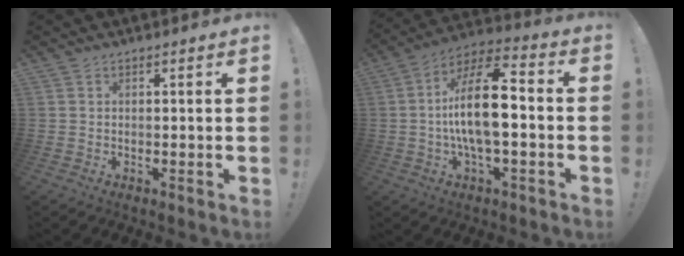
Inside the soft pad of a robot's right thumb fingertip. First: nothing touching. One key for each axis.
{"total": 16.5, "fx": -1.4, "fy": 6.4, "fz": 15.2, "tx": -0.274, "ty": 0.006, "tz": -0.028}